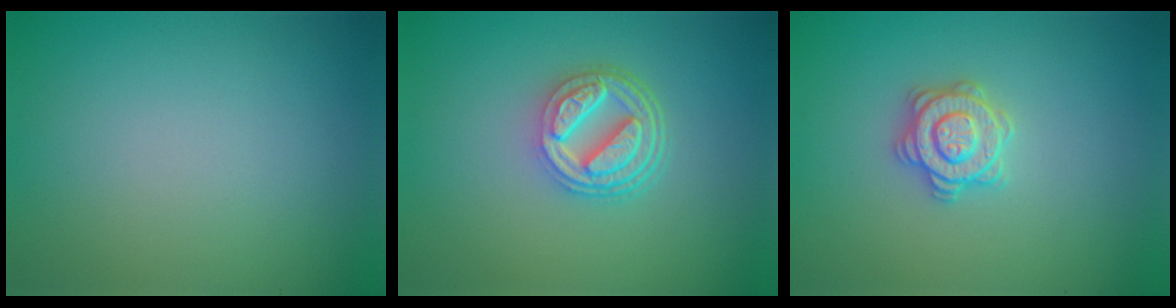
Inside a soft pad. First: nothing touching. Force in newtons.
{"total": 5.2, "press": 3.9, "slide": 3.4}
{"total": 2.9, "press": 2.8, "slide": 0.6}